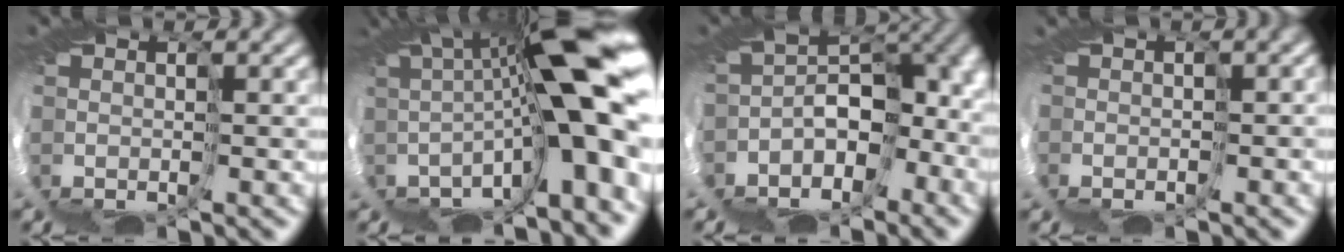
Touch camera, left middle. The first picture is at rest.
{"total": 13.5, "force": [0.2, 2.1, 13.3], "torque": [-0.211, 0.001, 0.007]}
{"total": 9.0, "force": [-2.7, 5.6, 6.5], "torque": [-0.113, -0.003, -0.015]}
{"total": 2.4, "force": [-2.0, 0.8, 0.9], "torque": [-0.013, 0.001, -0.029]}